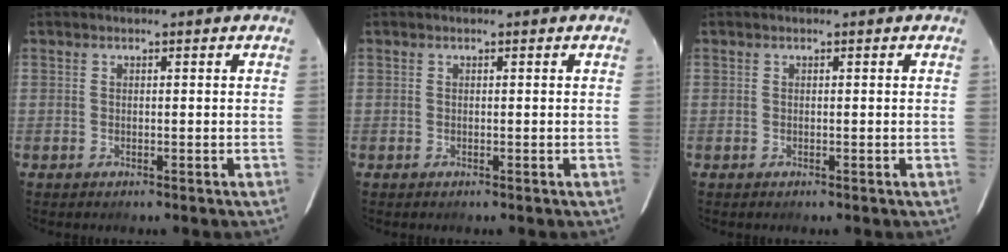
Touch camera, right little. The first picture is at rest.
{"total": 0.0}
{"total": 0.0}